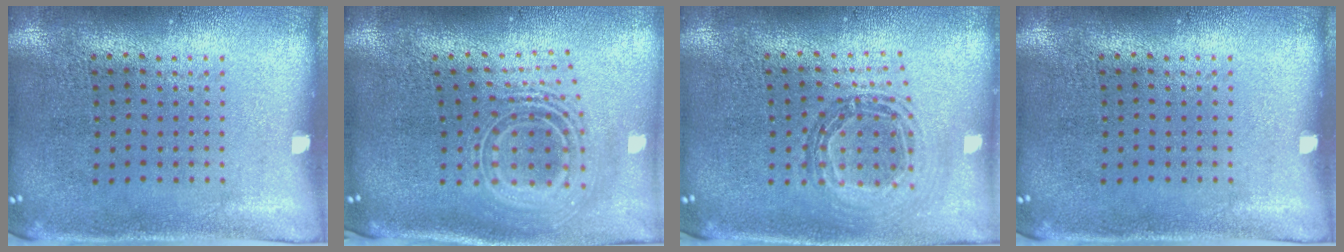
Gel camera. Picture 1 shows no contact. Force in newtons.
{"total": 2.7, "press": 1.8, "slide": 1.9}
{"total": 0.8, "press": 0.8, "slide": 0.0}
{"total": 0.0}